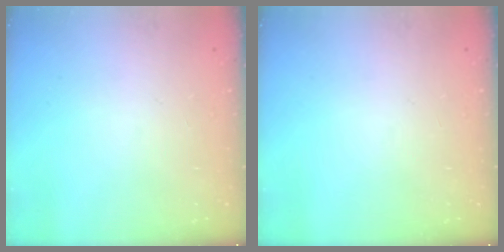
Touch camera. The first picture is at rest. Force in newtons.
{"total": 0.0}